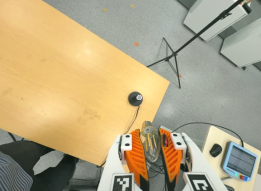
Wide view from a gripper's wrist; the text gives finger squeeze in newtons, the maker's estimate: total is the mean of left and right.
{"total": 21.5, "left": 26.1, "right": 17.0}